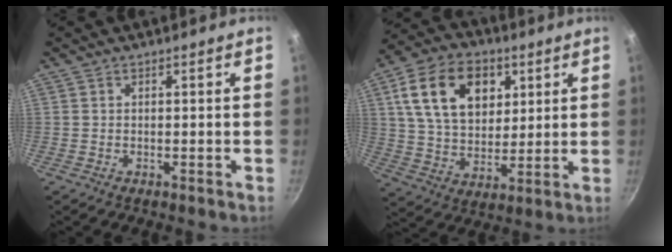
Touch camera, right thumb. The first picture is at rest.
{"total": 18.1, "force": [6.3, 12.4, 11.6], "torque": [-0.179, -0.009, 0.107]}